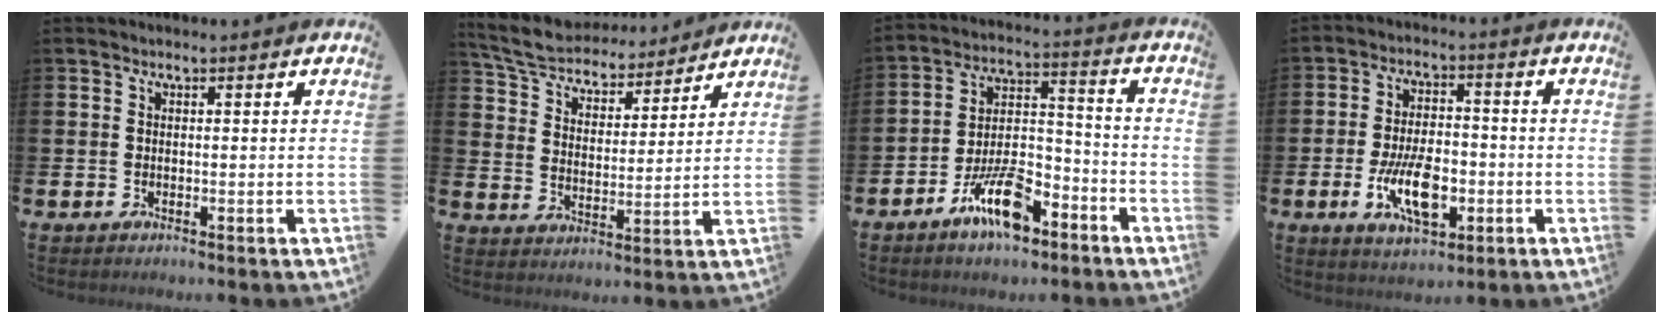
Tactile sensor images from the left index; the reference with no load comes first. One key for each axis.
{"total": 6.9, "fx": 6.5, "fy": 1.7, "fz": 1.1, "tx": -0.055, "ty": -0.045, "tz": 0.114}
{"total": 9.4, "fx": -6.2, "fy": 3.7, "fz": 6.0, "tx": -0.116, "ty": 0.013, "tz": -0.117}
{"total": 8.7, "fx": -2.6, "fy": 4.2, "fz": 7.2, "tx": -0.128, "ty": -0.008, "tz": -0.049}